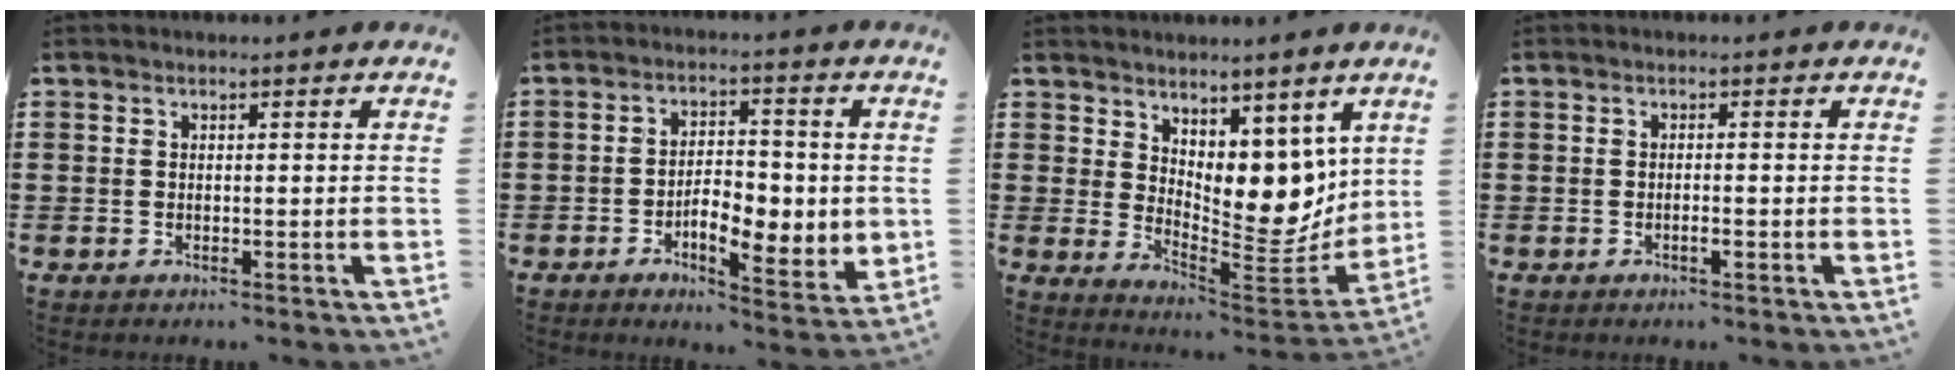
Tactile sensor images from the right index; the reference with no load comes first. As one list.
[{"total": 6.8, "force": [-1.3, 3.7, 5.6], "torque": [-0.087, -0.004, -0.027]}, {"total": 9.0, "force": [5.2, 5.0, 5.4], "torque": [-0.076, -0.058, 0.096]}, {"total": 1.2, "force": [-0.5, 0.1, 1.1], "torque": [-0.017, -0.002, -0.009]}]